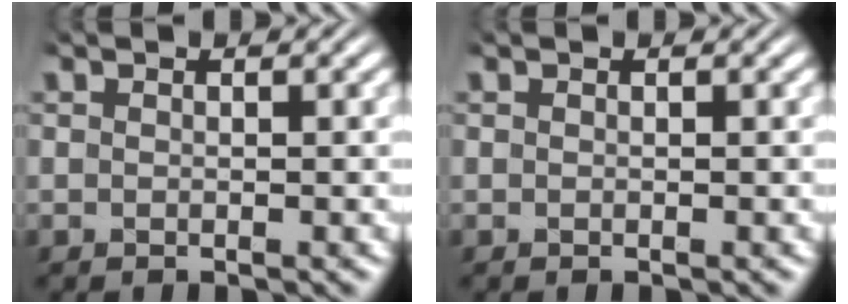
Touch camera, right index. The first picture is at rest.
{"total": 0.0}